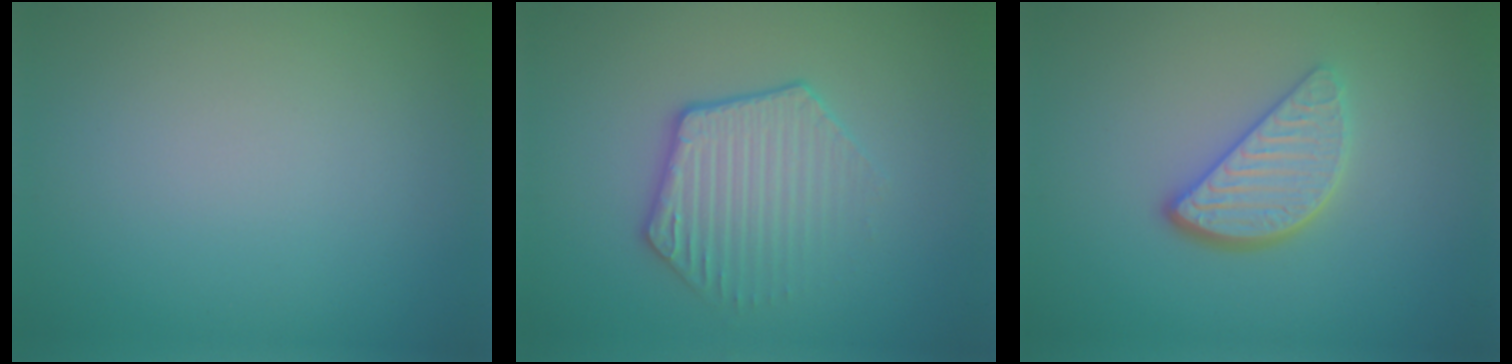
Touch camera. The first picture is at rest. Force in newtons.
{"total": 3.5, "press": 3.1, "slide": 1.7}
{"total": 3.9, "press": 3.0, "slide": 2.4}